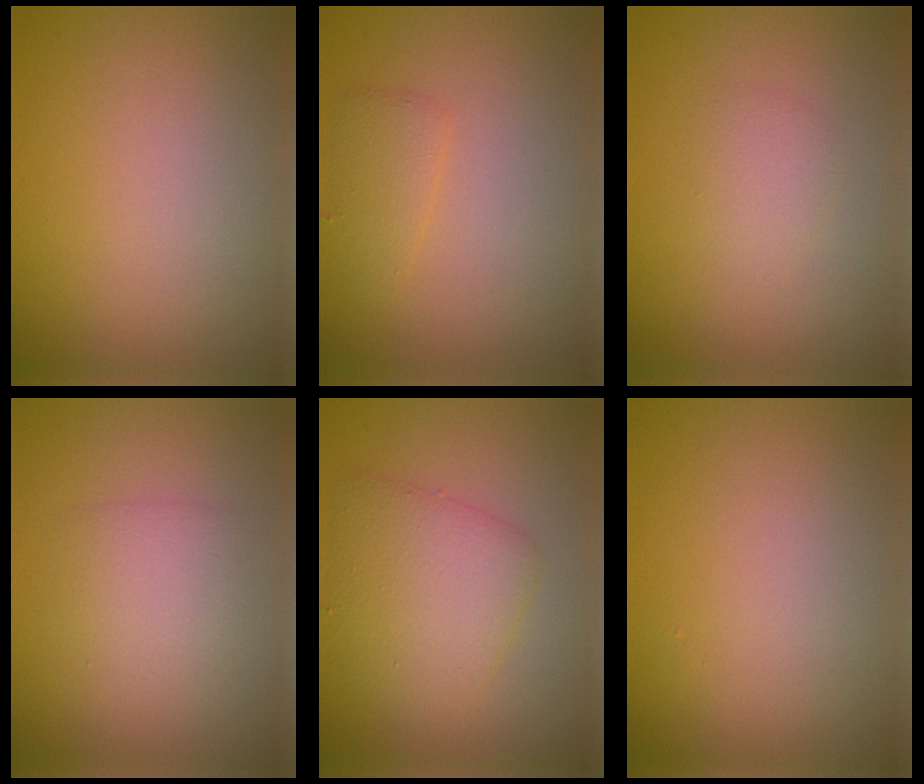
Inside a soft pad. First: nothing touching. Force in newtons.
{"total": 1.7, "press": 1.7, "slide": 0.1}
{"total": 1.5, "press": 1.5, "slide": 0.0}
{"total": 2.3, "press": 2.3, "slide": 0.1}
{"total": 4.7, "press": 4.7, "slide": 0.2}
{"total": 0.0}